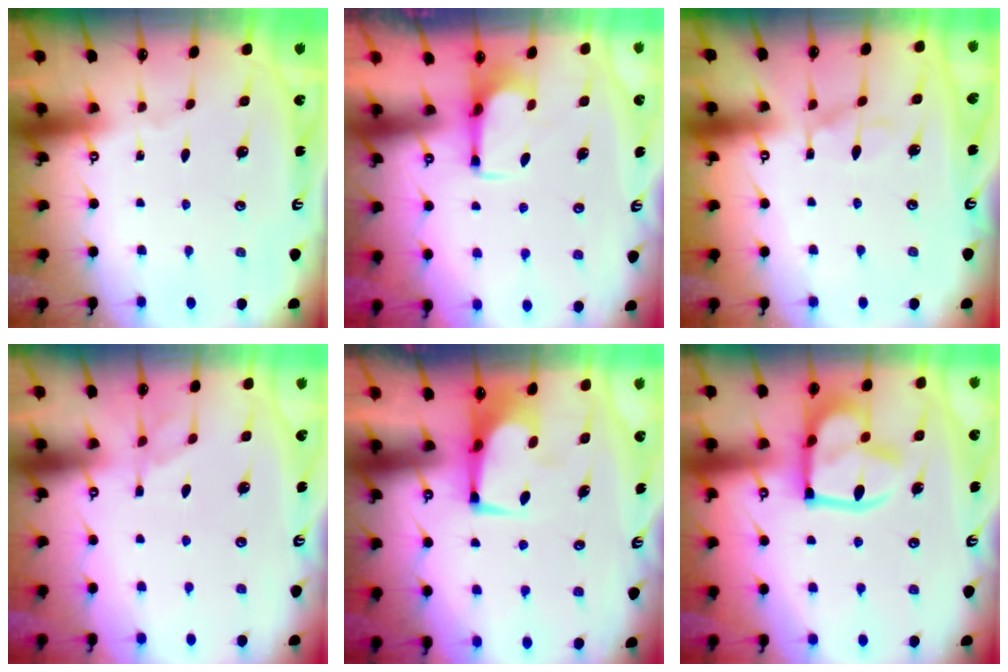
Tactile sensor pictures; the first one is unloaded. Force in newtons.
{"total": 2.8, "press": 2.6, "slide": 1.0}
{"total": 6.8, "press": 6.7, "slide": 0.7}
{"total": 1.2, "press": 0.5, "slide": 1.1}
{"total": 0.0}
{"total": 16.0, "press": 16.0, "slide": 1.4}